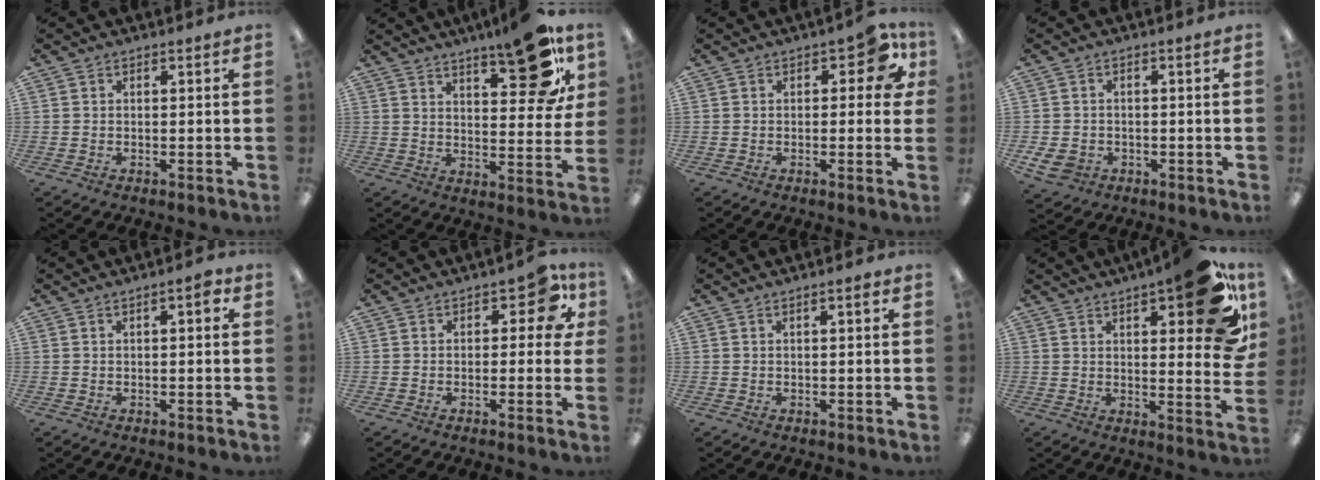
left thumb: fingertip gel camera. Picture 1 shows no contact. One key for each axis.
{"total": 16.9, "fx": 10.7, "fy": 6.1, "fz": 11.7, "tx": -0.151, "ty": -0.055, "tz": 0.169}
{"total": 7.4, "fx": 2.5, "fy": 3.7, "fz": 5.9, "tx": -0.073, "ty": 0.000, "tz": 0.040}
{"total": 4.5, "fx": -2.1, "fy": 3.4, "fz": 2.0, "tx": -0.050, "ty": 0.007, "tz": -0.040}
{"total": 3.0, "fx": 1.1, "fy": 0.9, "fz": 2.6, "tx": -0.038, "ty": 0.000, "tz": 0.015}
{"total": 7.2, "fx": 2.7, "fy": 3.8, "fz": 5.5, "tx": -0.061, "ty": -0.005, "tz": 0.041}
{"total": 1.7, "fx": 0.8, "fy": 0.2, "fz": 1.5, "tx": -0.024, "ty": 0.000, "tz": 0.011}
{"total": 18.2, "fx": 8.6, "fy": 5.2, "fz": 15.2, "tx": -0.193, "ty": -0.048, "tz": 0.126}